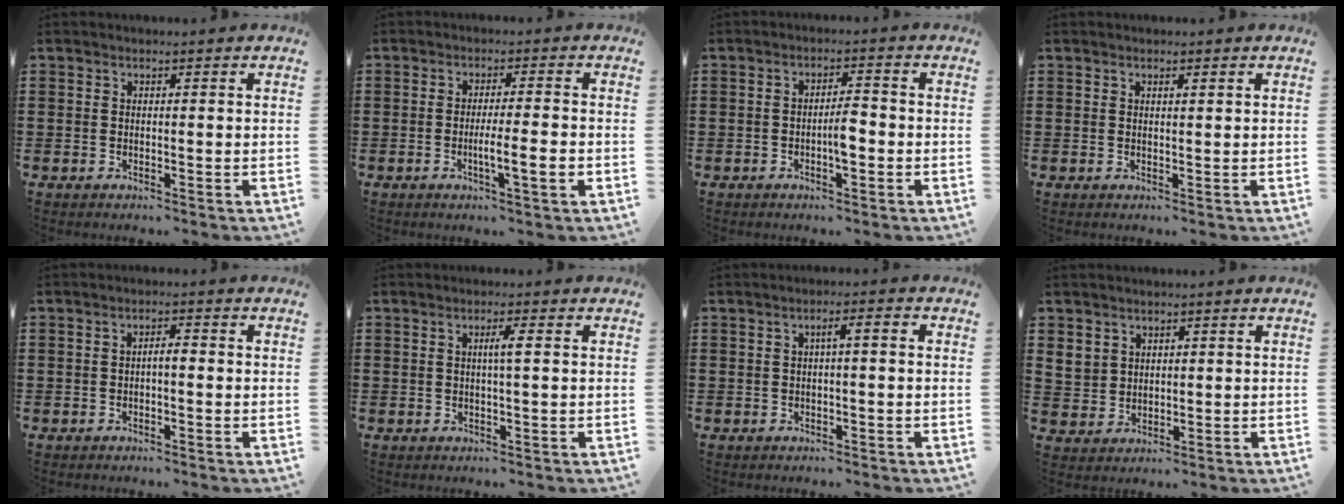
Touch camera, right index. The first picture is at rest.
{"total": 5.1, "force": [-1.5, 0.3, 4.8], "torque": [-0.080, -0.007, -0.026]}
{"total": 3.8, "force": [-1.1, 1.0, 3.5], "torque": [-0.070, 0.002, -0.022]}
{"total": 0.6, "force": [0.4, 0.1, 0.4], "torque": [-0.009, 0.001, 0.008]}
{"total": 1.6, "force": [-0.4, 0.4, 1.5], "torque": [-0.028, 0.002, -0.009]}
{"total": 2.2, "force": [0.3, -0.1, 2.2], "torque": [-0.042, 0.000, 0.002]}
{"total": 2.0, "force": [-0.3, 0.1, 2.0], "torque": [-0.036, 0.000, -0.007]}
{"total": 3.0, "force": [1.7, 2.5, 0.6], "torque": [-0.024, 0.009, 0.033]}